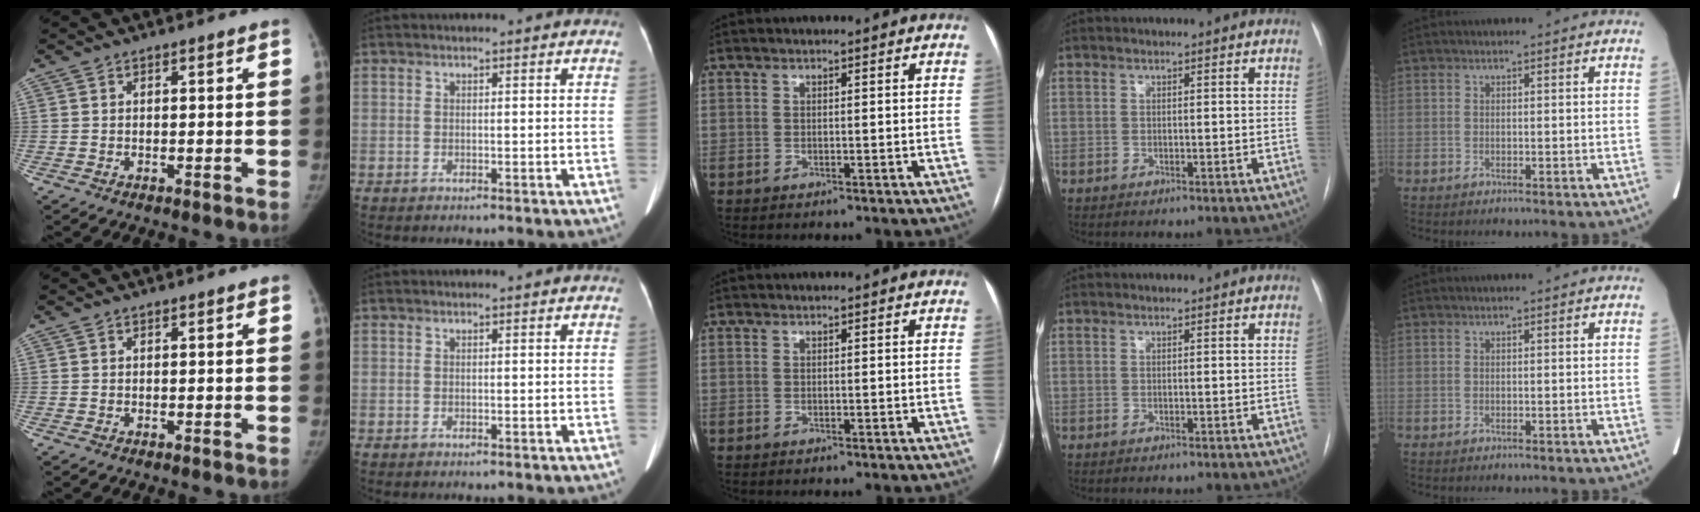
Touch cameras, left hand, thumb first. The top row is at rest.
{}